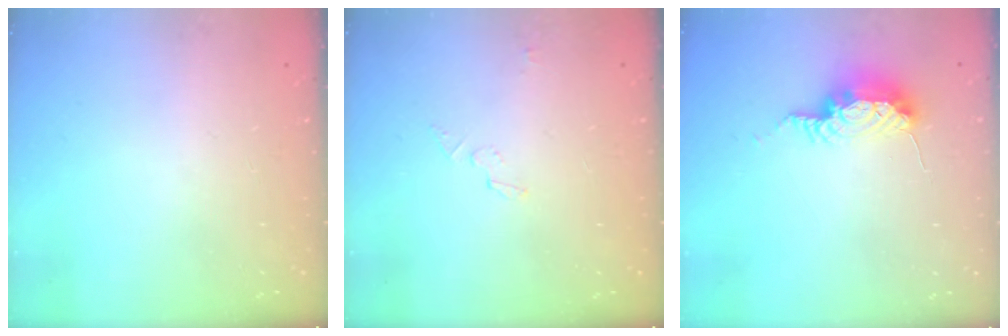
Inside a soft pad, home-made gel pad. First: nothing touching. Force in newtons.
{"total": 2.9, "press": 2.9, "slide": 0.2}
{"total": 13.1, "press": 9.6, "slide": 8.9}